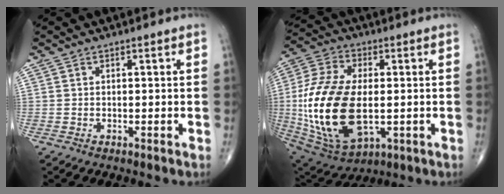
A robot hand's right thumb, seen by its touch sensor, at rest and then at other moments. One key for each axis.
{"total": 23.4, "fx": -1.9, "fy": 12.6, "fz": 19.7, "tx": -0.413, "ty": -0.011, "tz": -0.017}